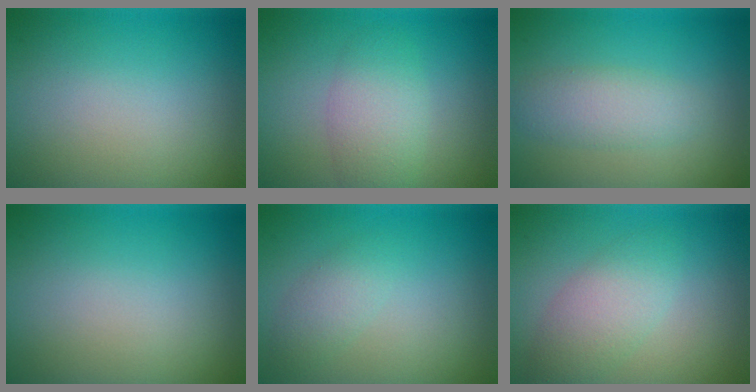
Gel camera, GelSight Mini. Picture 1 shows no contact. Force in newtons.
{"total": 3.4, "press": 3.4, "slide": 0.1}
{"total": 2.7, "press": 2.7, "slide": 0.1}
{"total": 0.0}
{"total": 1.7, "press": 1.7, "slide": 0.0}
{"total": 3.2, "press": 3.2, "slide": 0.0}